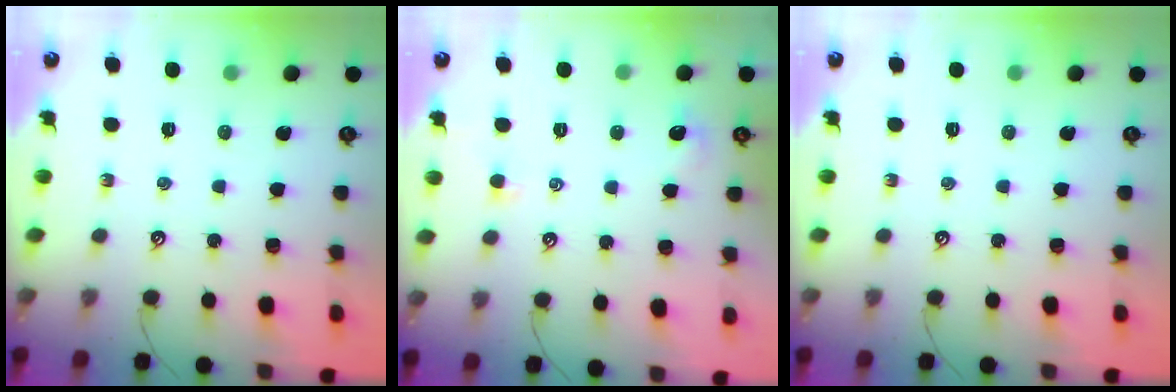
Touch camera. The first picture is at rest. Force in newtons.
{"total": 0.7, "press": 0.1, "slide": 0.7}
{"total": 0.0}